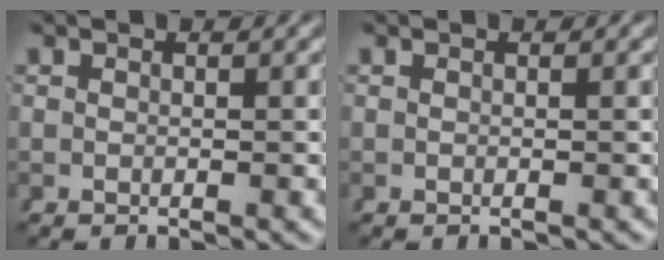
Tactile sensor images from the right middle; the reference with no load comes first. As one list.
[{"total": 0.0}]